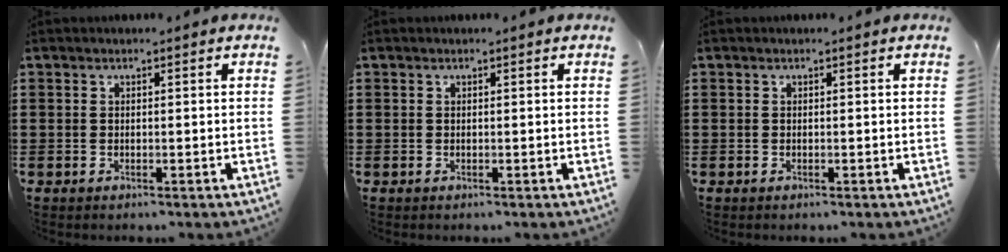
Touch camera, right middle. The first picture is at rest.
{"total": 0.0}
{"total": 0.0}